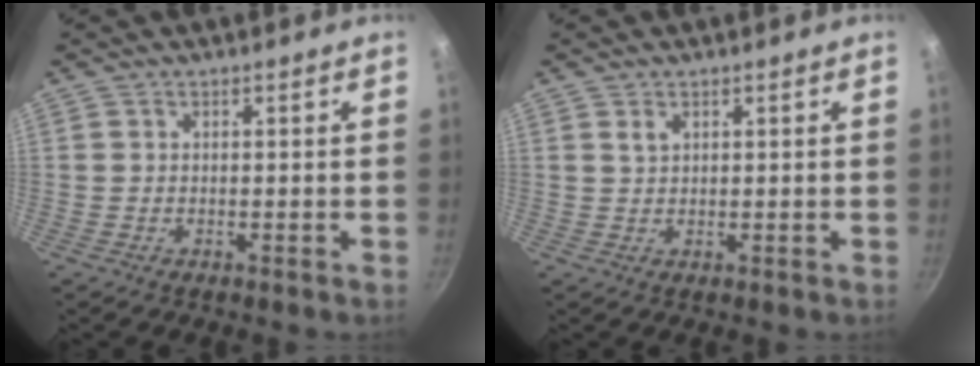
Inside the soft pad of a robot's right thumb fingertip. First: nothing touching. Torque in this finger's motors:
{"motor_torque": [-0.52, 0.53, 0.01, 0.02, 0.01]}